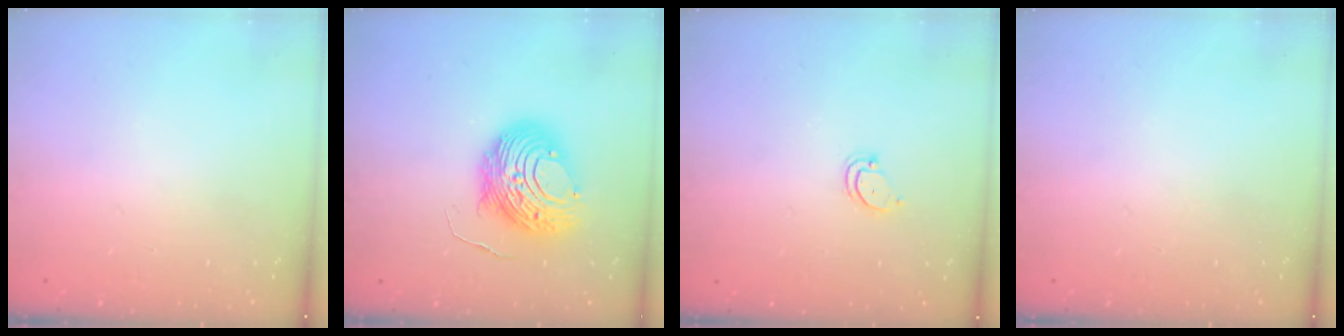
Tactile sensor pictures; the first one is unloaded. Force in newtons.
{"total": 11.2, "press": 11.1, "slide": 1.1}
{"total": 2.8, "press": 2.8, "slide": 0.2}
{"total": 0.0}